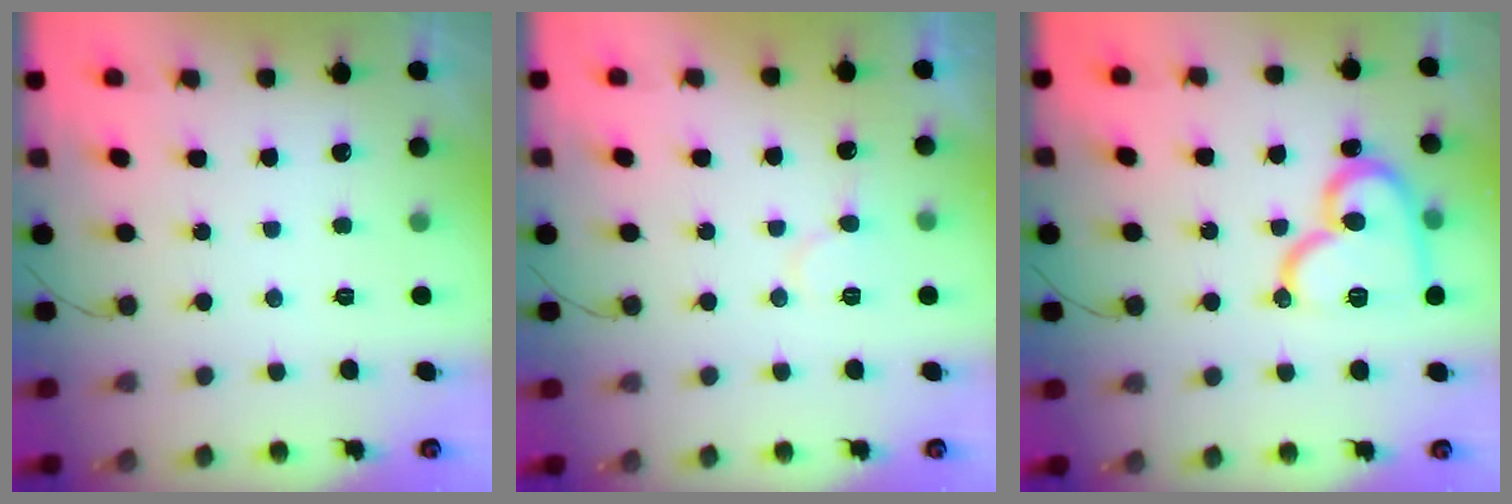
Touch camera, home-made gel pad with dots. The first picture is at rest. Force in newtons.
{"total": 6.8, "press": 6.8, "slide": 0.5}
{"total": 17.9, "press": 17.8, "slide": 1.7}